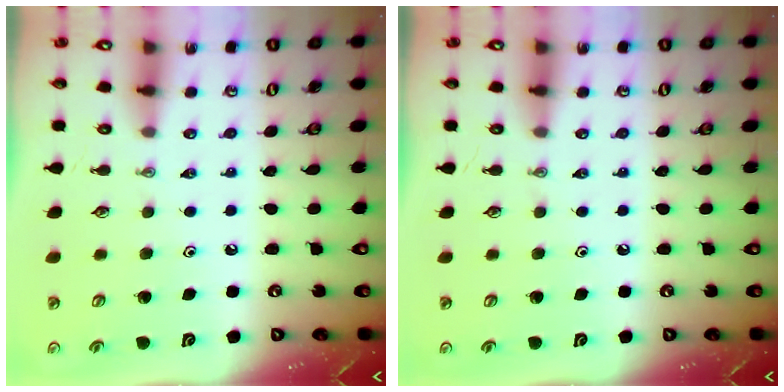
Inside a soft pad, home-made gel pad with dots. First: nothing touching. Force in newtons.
{"total": 0.0}